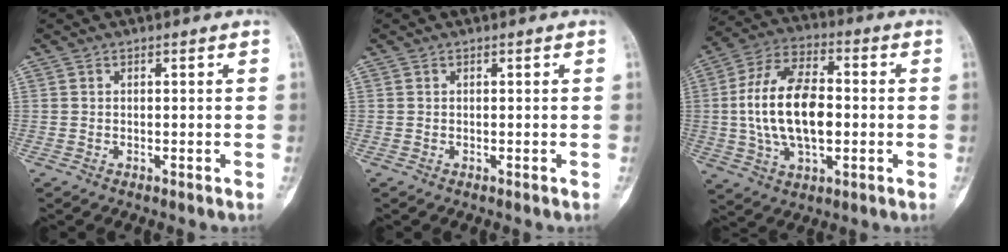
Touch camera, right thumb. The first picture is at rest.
{"total": 0.0}
{"total": 17.1, "force": [-0.3, 9.4, 14.3], "torque": [-0.264, 0.018, -0.008]}